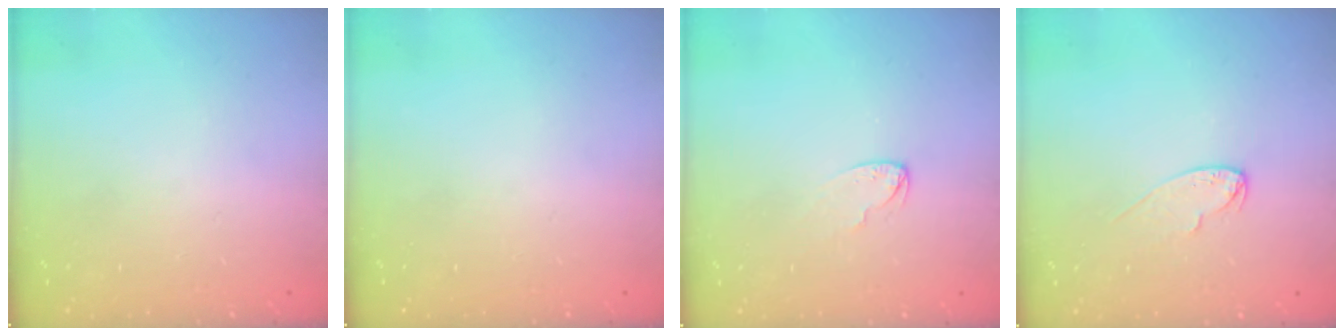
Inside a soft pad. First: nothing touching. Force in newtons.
{"total": 0.0}
{"total": 3.1, "press": 3.0, "slide": 0.3}
{"total": 4.2, "press": 4.1, "slide": 0.4}